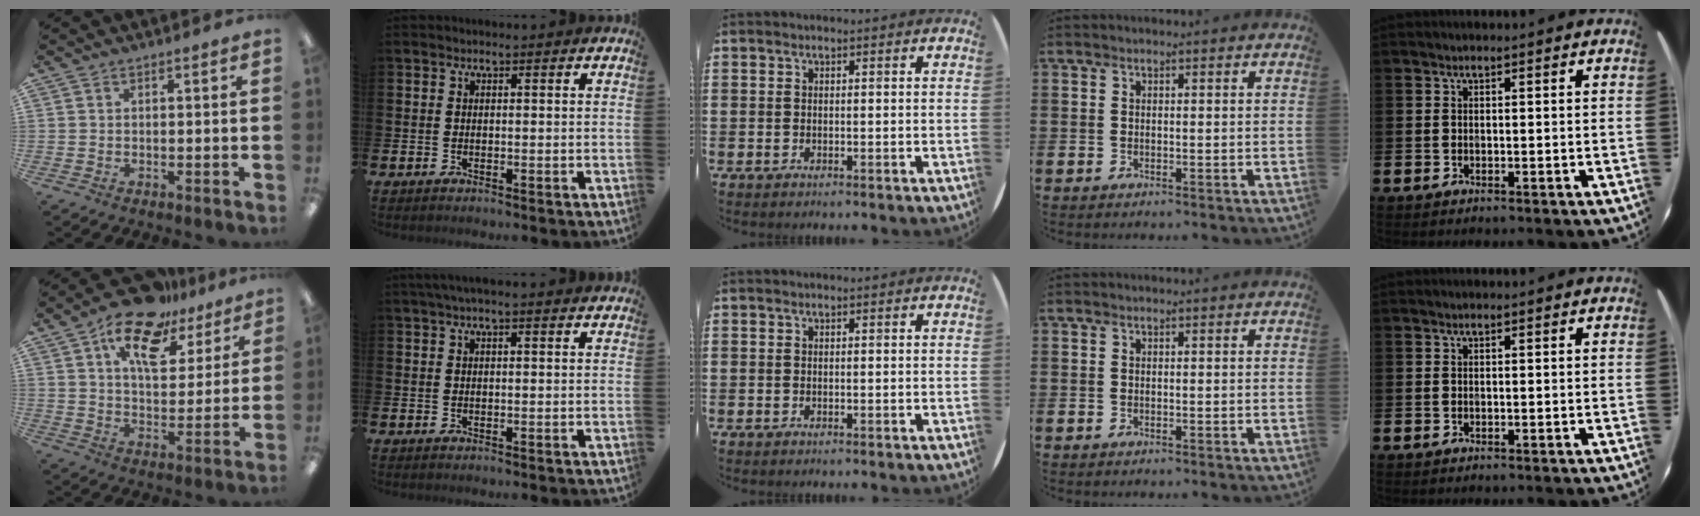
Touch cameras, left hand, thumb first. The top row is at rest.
{"thumb": {"total": 15.7, "force": [10.4, 7.6, 9.0], "torque": [-0.143, -0.050, 0.178]}, "index": {"total": 2.1, "force": [1.6, 0.1, 1.3], "torque": [-0.024, 0.003, 0.028]}}